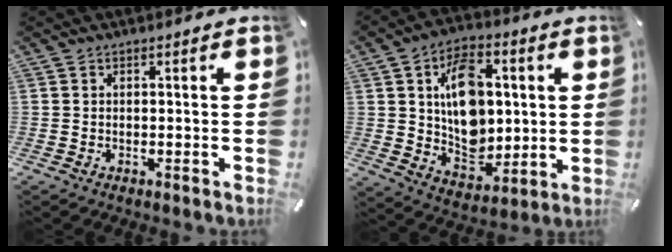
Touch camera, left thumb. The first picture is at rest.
{"total": 14.5, "force": [2.3, 11.0, 9.2], "torque": [-0.141, 0.001, 0.045]}